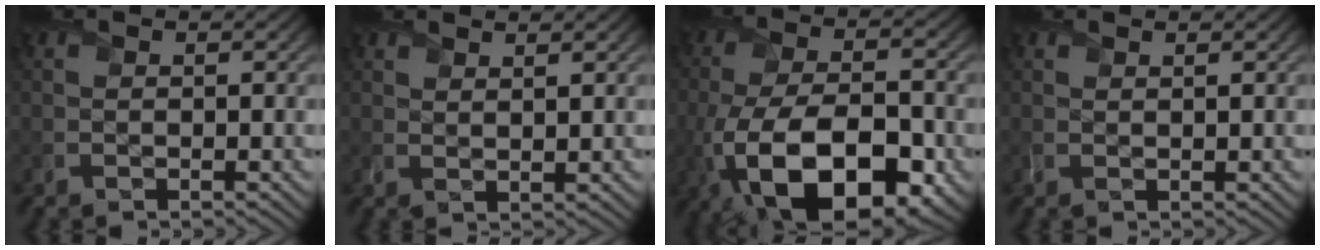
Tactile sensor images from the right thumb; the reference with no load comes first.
{"total": 1.6, "force": [1.5, 0.2, 0.6], "torque": [-0.015, -0.002, 0.027]}
{"total": 16.8, "force": [-6.8, 8.4, 12.8], "torque": [-0.251, -0.030, -0.112]}
{"total": 0.7, "force": [0.6, 0.0, 0.3], "torque": [-0.009, 0.001, 0.012]}